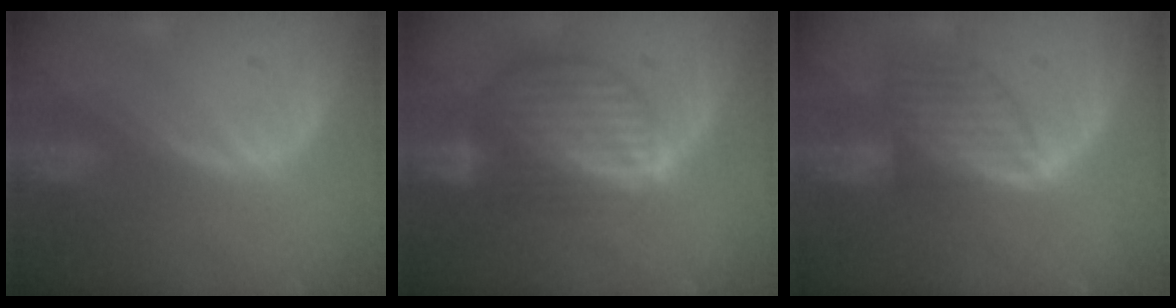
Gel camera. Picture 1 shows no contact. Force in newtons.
{"total": 9.0, "press": 7.8, "slide": 4.5}
{"total": 7.3, "press": 6.4, "slide": 3.5}